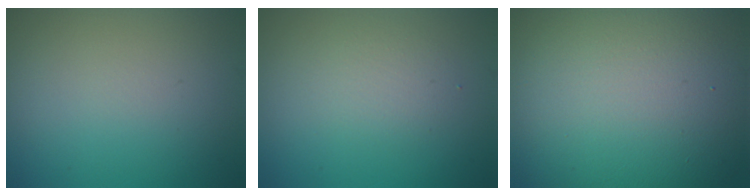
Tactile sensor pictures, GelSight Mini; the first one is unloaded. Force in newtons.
{"total": 1.9, "press": 1.9, "slide": 0.0}
{"total": 18.4, "press": 18.3, "slide": 1.2}